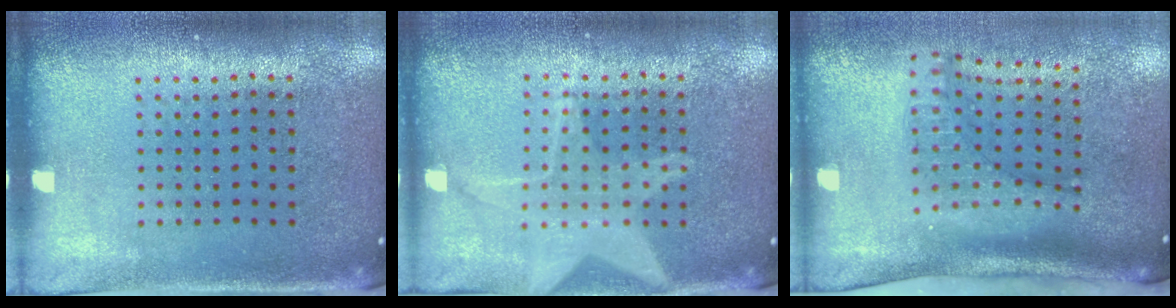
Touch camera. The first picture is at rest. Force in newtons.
{"total": 2.8, "press": 2.8, "slide": 0.3}
{"total": 1.8, "press": 1.4, "slide": 1.1}